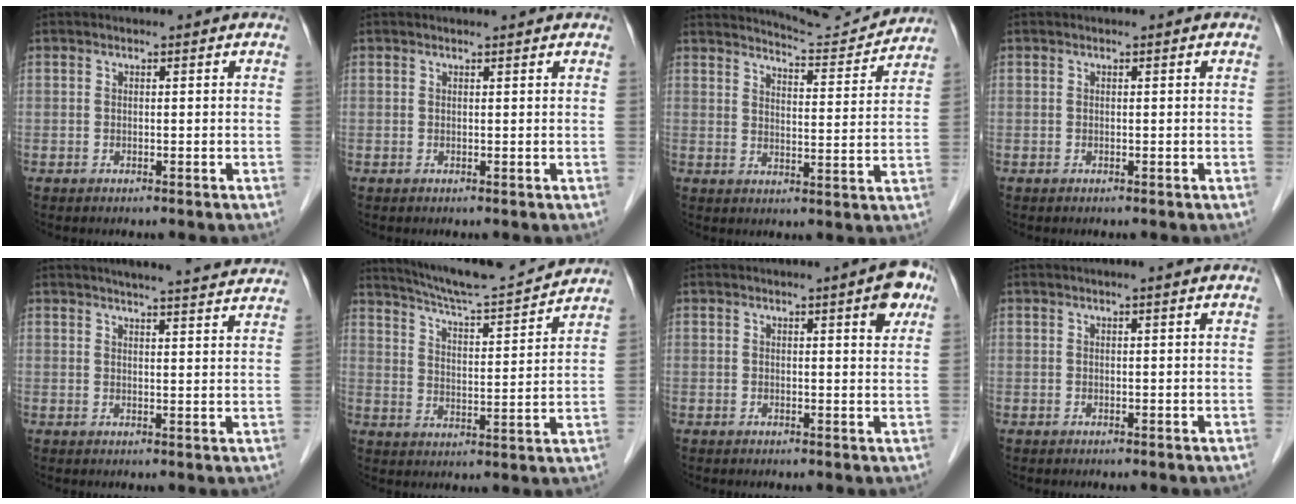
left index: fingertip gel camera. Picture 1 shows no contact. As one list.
[{"total": 1.8, "force": [1.6, 0.4, 0.6], "torque": [0.001, 0.009, 0.024]}, {"total": 9.7, "force": [9.7, -0.4, 0.7], "torque": [-0.013, -0.013, 0.136]}, {"total": 0.0}, {"total": 13.6, "force": [12.7, 0.7, 4.9], "torque": [-0.060, -0.005, 0.148]}, {"total": 14.3, "force": [13.6, 0.1, 4.4], "torque": [-0.075, 0.002, 0.209]}, {"total": 5.2, "force": [2.6, 1.0, 4.4], "torque": [-0.043, 0.000, 0.027]}, {"total": 1.5, "force": [1.1, -0.1, 1.0], "torque": [-0.007, 0.010, 0.018]}]